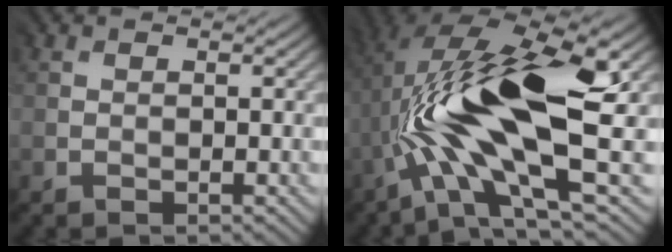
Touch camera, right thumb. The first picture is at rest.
{"total": 15.6, "force": [0.6, 5.6, 14.6], "torque": [-0.274, 0.023, 0.009]}